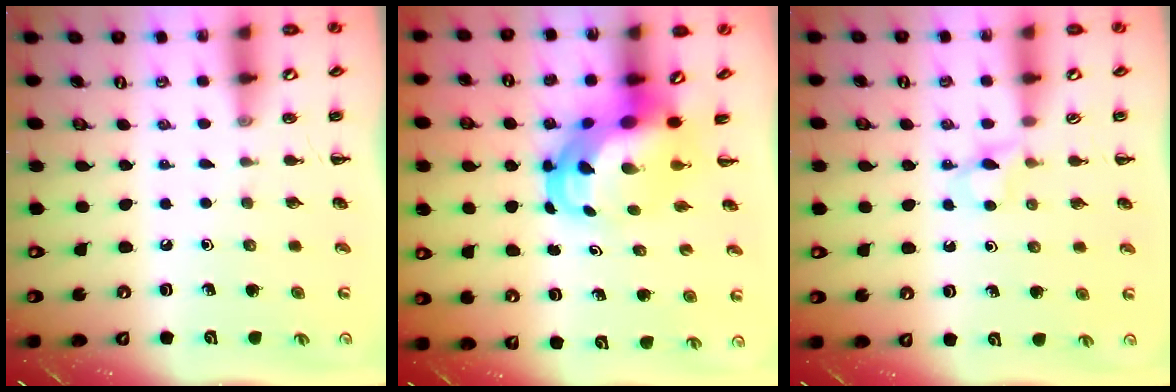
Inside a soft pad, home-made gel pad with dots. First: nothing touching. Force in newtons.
{"total": 7.2, "press": 6.9, "slide": 1.9}
{"total": 3.6, "press": 3.3, "slide": 1.3}